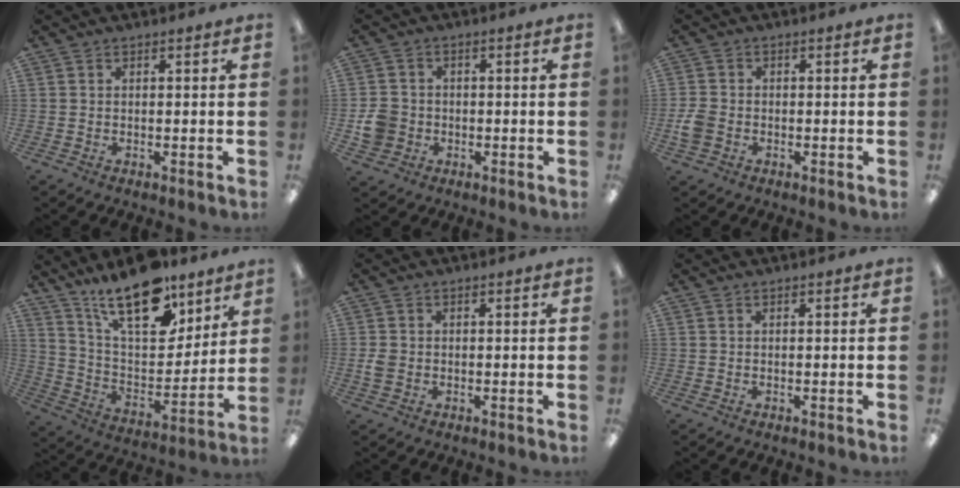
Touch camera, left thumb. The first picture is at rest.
{"total": 5.9, "force": [-1.4, 5.3, 2.0], "torque": [-0.042, 0.011, -0.023]}
{"total": 4.3, "force": [-1.3, 3.3, 2.3], "torque": [-0.042, 0.009, -0.022]}
{"total": 20.5, "force": [14.7, 8.3, 11.6], "torque": [-0.203, -0.085, 0.257]}
{"total": 2.5, "force": [-0.3, 2.1, 1.3], "torque": [-0.023, 0.005, -0.006]}
{"total": 0.0}